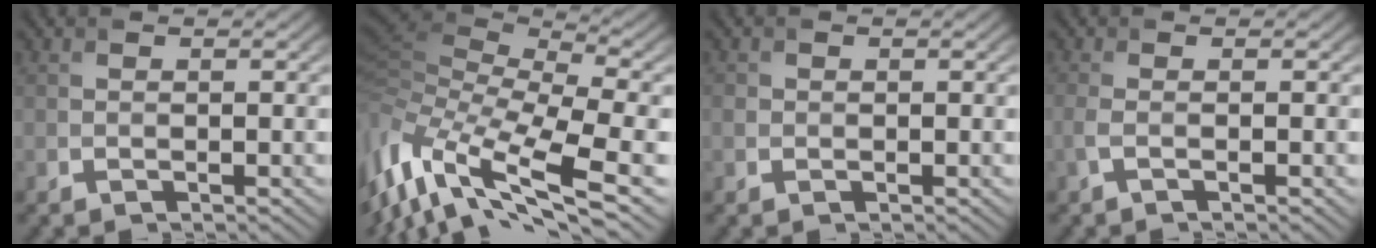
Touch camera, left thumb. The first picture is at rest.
{"total": 15.2, "force": [-5.4, 6.0, 12.9], "torque": [-0.322, -0.016, -0.081]}
{"total": 1.0, "force": [0.0, 1.0, 0.3], "torque": [-0.007, -0.003, -0.004]}
{"total": 1.9, "force": [-0.5, 0.4, 1.8], "torque": [-0.041, 0.000, -0.016]}